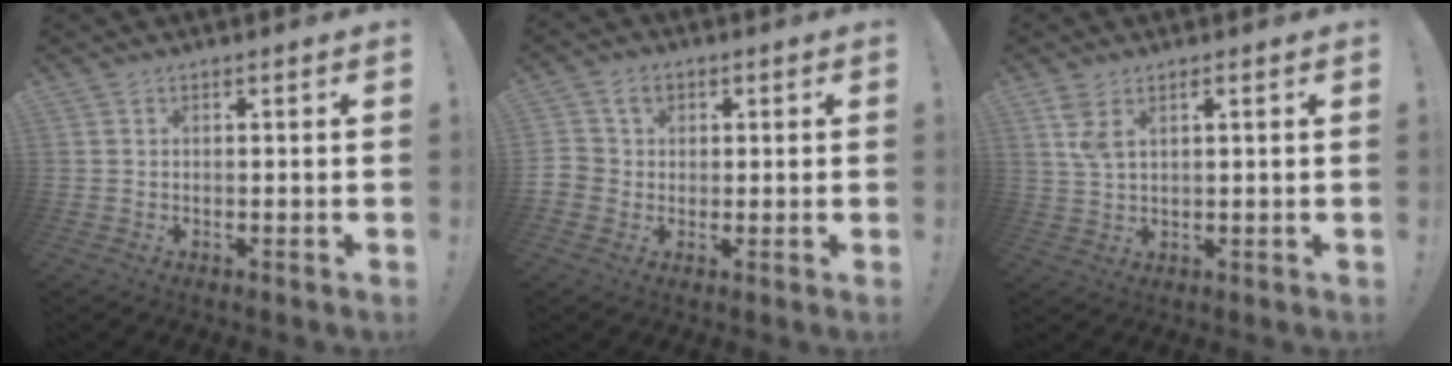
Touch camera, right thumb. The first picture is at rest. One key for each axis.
{"total": 5.6, "fx": 1.7, "fy": 5.0, "fz": 1.9, "tx": -0.033, "ty": 0.003, "tz": 0.035}
{"total": 4.6, "fx": 2.1, "fy": 1.9, "fz": 3.6, "tx": -0.074, "ty": 0.000, "tz": 0.040}